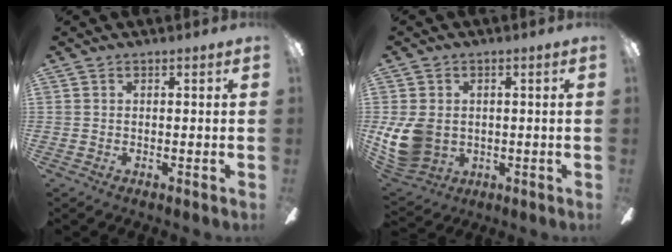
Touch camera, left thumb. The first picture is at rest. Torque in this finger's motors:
{"motor_torque": [1.05, 1.86, 0.88, -0.76, 0.07]}